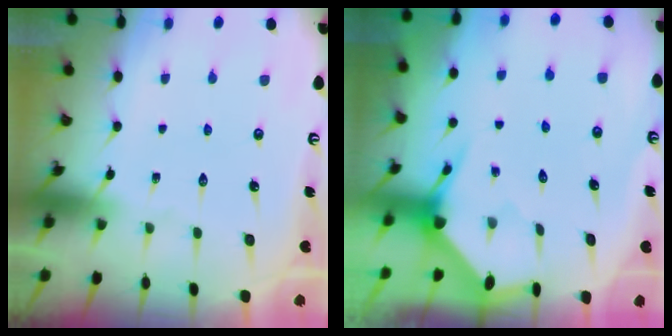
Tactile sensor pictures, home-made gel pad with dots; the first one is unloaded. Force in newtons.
{"total": 3.4, "press": 3.4, "slide": 0.3}